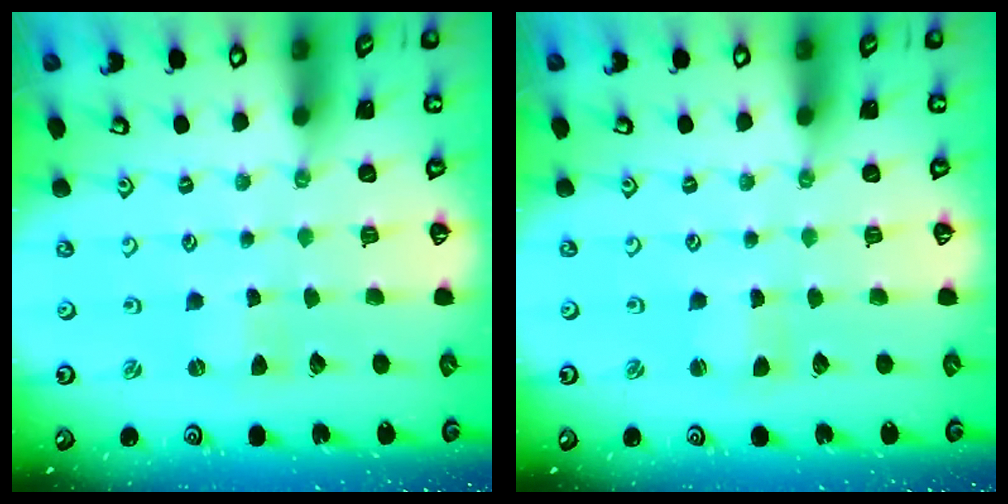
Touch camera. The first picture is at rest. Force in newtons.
{"total": 1.5, "press": 1.5, "slide": 0.1}